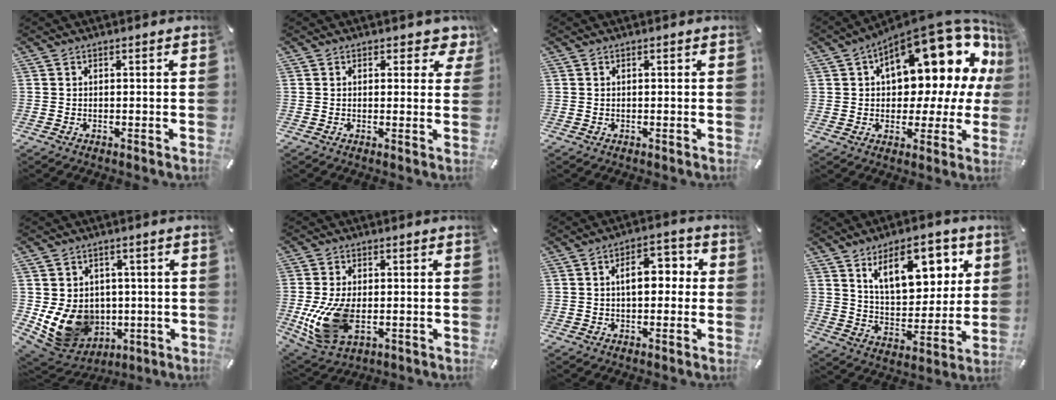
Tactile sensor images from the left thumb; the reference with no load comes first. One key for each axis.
{"total": 3.4, "fx": 2.1, "fy": 2.1, "fz": 1.6, "tx": -0.006, "ty": -0.006, "tz": 0.030}
{"total": 0.0}
{"total": 20.8, "fx": 10.0, "fy": 9.5, "fz": 15.6, "tx": -0.200, "ty": -0.084, "tz": 0.160}
{"total": 13.1, "fx": -1.5, "fy": 11.5, "fz": 6.1, "tx": -0.119, "ty": -0.003, "tz": -0.014}
{"total": 13.2, "fx": -2.1, "fy": 8.4, "fz": 10.0, "tx": -0.214, "ty": -0.008, "tz": -0.033}
{"total": 7.2, "fx": 0.2, "fy": 4.3, "fz": 5.8, "tx": -0.070, "ty": 0.001, "tz": -0.007}
{"total": 15.5, "fx": 8.4, "fy": 8.1, "fz": 10.1, "tx": -0.156, "ty": -0.024, "tz": 0.145}